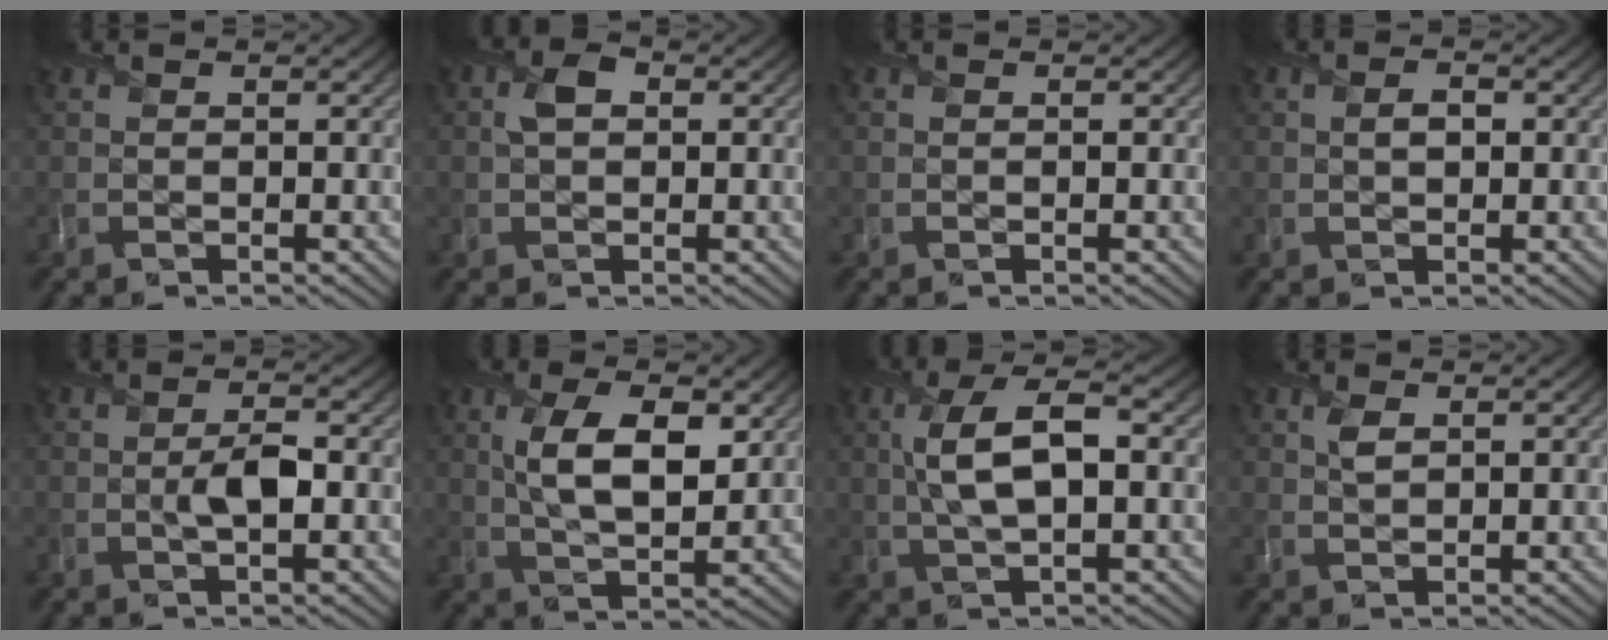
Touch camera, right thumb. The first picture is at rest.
{"total": 2.4, "force": [0.3, 1.8, 1.6], "torque": [-0.035, 0.002, 0.005]}
{"total": 0.0}
{"total": 1.5, "force": [0.1, 1.0, 1.0], "torque": [-0.020, 0.001, 0.002]}
{"total": 2.9, "force": [-0.4, 1.1, 2.6], "torque": [-0.054, 0.002, -0.007]}
{"total": 8.6, "force": [2.1, 3.9, 7.4], "torque": [-0.146, 0.002, 0.038]}
{"total": 7.4, "force": [0.7, 2.7, 6.8], "torque": [-0.146, 0.010, 0.008]}
{"total": 1.6, "force": [0.9, 0.8, 1.1], "torque": [-0.026, 0.000, 0.019]}